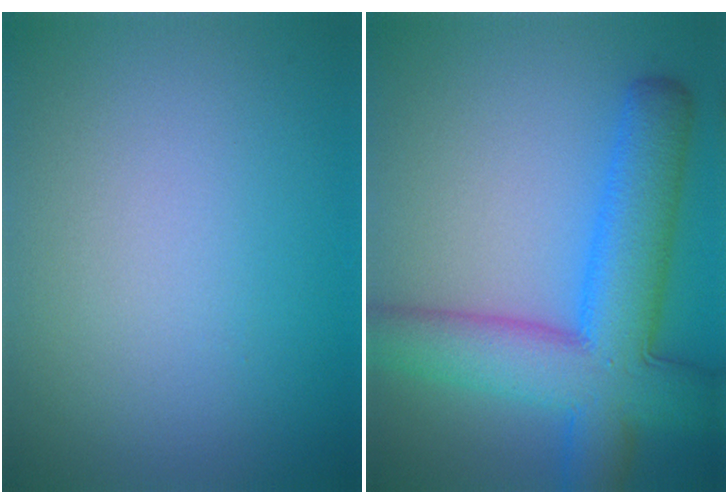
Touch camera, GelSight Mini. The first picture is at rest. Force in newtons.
{"total": 9.7, "press": 9.7, "slide": 0.5}